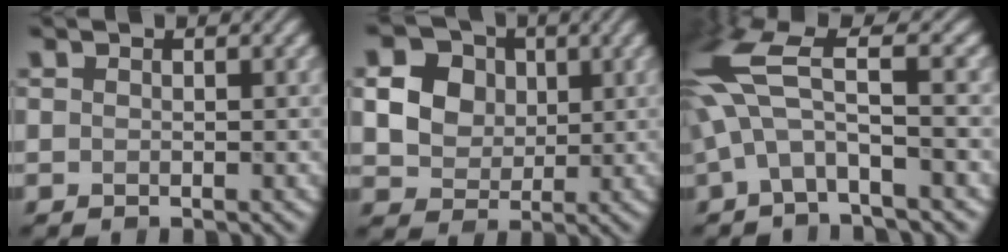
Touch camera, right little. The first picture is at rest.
{"total": 9.4, "force": [2.7, 7.8, 4.4], "torque": [-0.104, 0.028, 0.044]}
{"total": 6.9, "force": [0.4, 1.7, 6.7], "torque": [-0.155, 0.015, 0.003]}